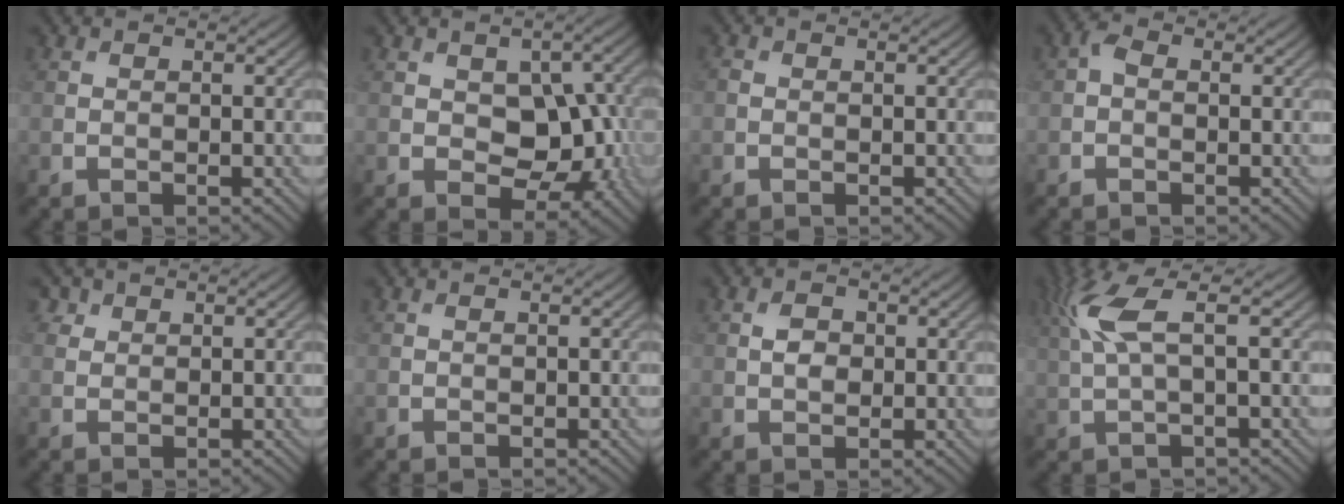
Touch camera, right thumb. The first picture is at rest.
{"total": 7.5, "force": [-0.2, 5.2, 5.5], "torque": [-0.077, -0.012, 0.002]}
{"total": 0.6, "force": [-0.2, 0.5, 0.3], "torque": [-0.007, -0.001, -0.005]}
{"total": 1.5, "force": [-0.2, 1.0, 1.1], "torque": [-0.022, 0.005, -0.010]}
{"total": 1.5, "force": [1.0, 1.1, 0.2], "torque": [-0.002, 0.001, 0.017]}
{"total": 0.0}
{"total": 2.2, "force": [0.3, 1.6, 1.5], "torque": [-0.025, -0.001, 0.004]}
{"total": 5.7, "force": [1.7, 1.1, 5.3], "torque": [-0.128, 0.015, 0.035]}